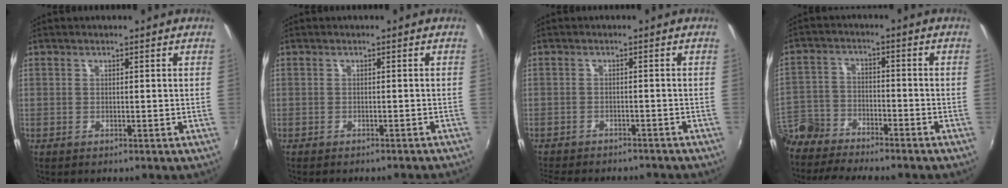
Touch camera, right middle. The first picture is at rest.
{"total": 3.6, "force": [-3.3, 0.6, 1.4], "torque": [-0.032, -0.012, -0.041]}
{"total": 10.7, "force": [-9.4, 2.8, 4.1], "torque": [-0.098, -0.019, -0.136]}
{"total": 11.6, "force": [-10.1, 4.3, 3.8], "torque": [-0.114, -0.005, -0.193]}